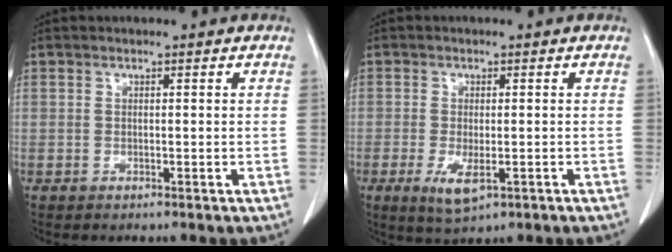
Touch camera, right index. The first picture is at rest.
{"total": 4.5, "force": [-1.9, 1.5, 3.8], "torque": [-0.069, -0.009, -0.023]}